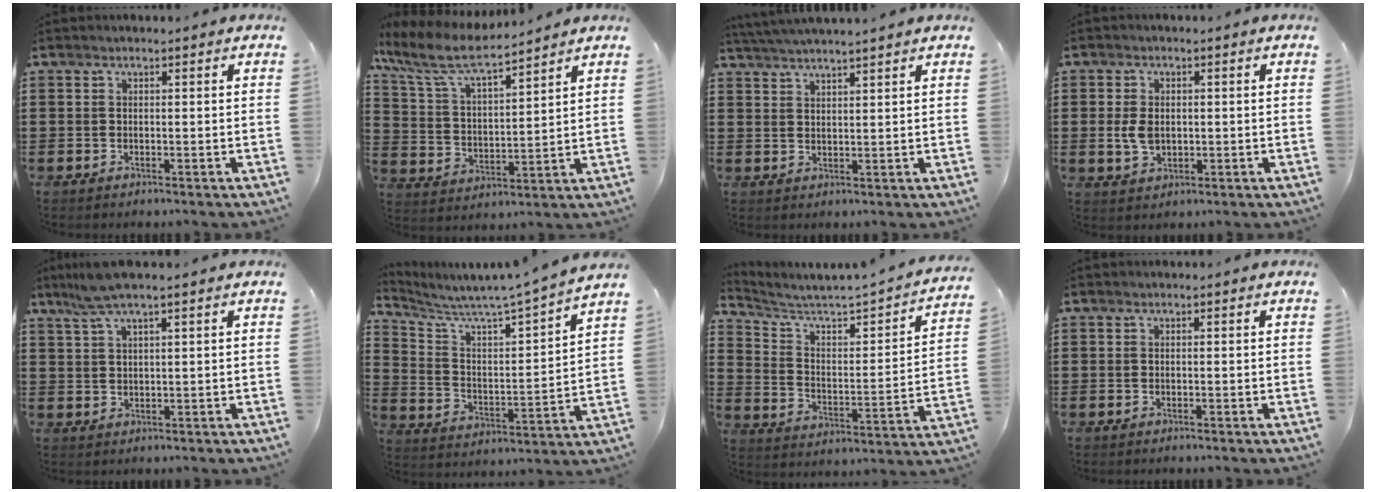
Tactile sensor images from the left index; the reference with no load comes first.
{"total": 8.1, "force": [6.8, 1.6, 4.1], "torque": [-0.109, -0.031, 0.116]}
{"total": 3.1, "force": [3.0, -0.7, 0.5], "torque": [-0.020, -0.009, 0.055]}
{"total": 3.7, "force": [0.0, 2.5, 2.7], "torque": [-0.070, 0.002, -0.004]}
{"total": 4.4, "force": [3.0, 0.3, 3.3], "torque": [-0.076, -0.002, 0.052]}
{"total": 5.0, "force": [4.7, -0.7, 1.5], "torque": [-0.056, -0.054, 0.067]}
{"total": 2.9, "force": [2.2, 0.7, 1.6], "torque": [-0.052, -0.031, 0.023]}
{"total": 0.0}